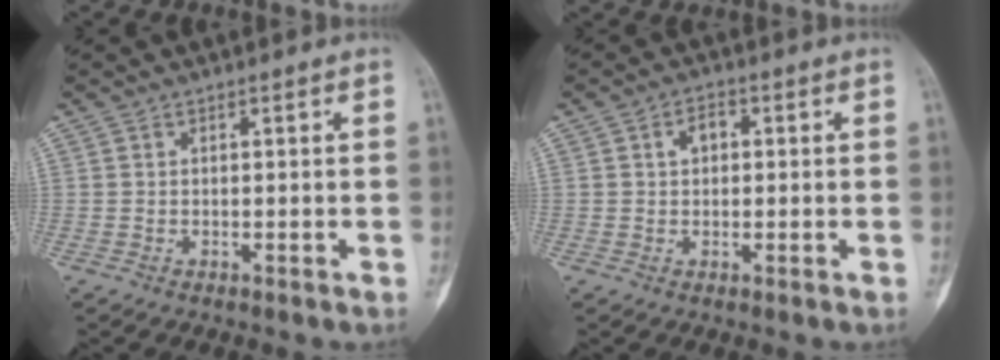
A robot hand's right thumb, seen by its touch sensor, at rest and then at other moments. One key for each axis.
{"total": 3.2, "fx": 0.5, "fy": 2.3, "fz": 2.2, "tx": -0.024, "ty": 0.012, "tz": 0.004}